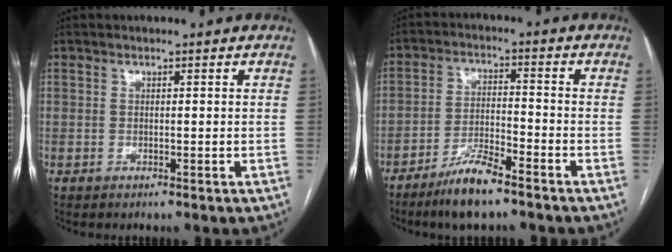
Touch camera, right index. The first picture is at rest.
{"total": 7.7, "force": [-5.8, 1.0, 5.0], "torque": [-0.099, -0.012, -0.107]}